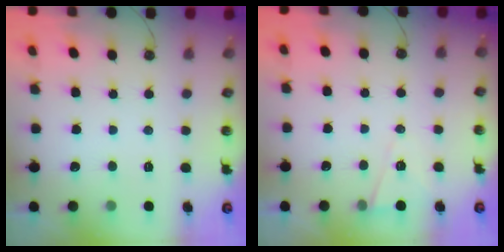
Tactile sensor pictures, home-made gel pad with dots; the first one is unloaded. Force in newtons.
{"total": 6.0, "press": 4.0, "slide": 4.4}